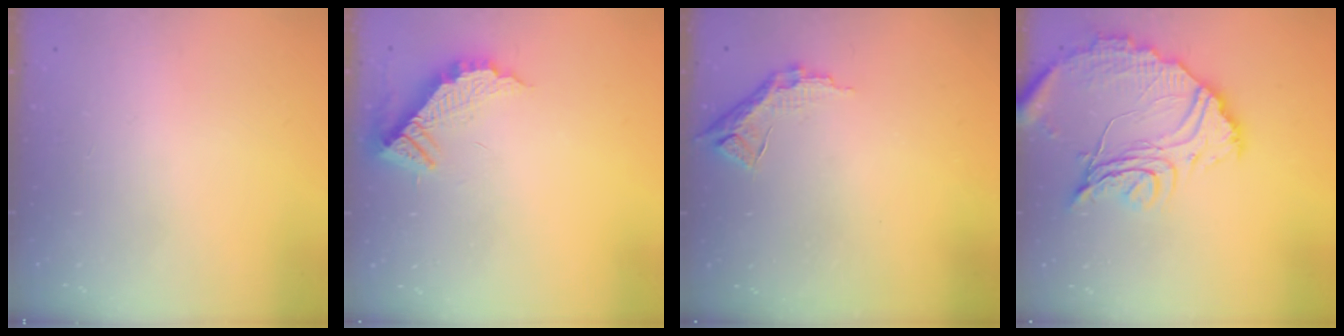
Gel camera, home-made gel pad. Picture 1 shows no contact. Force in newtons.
{"total": 10.4, "press": 10.4, "slide": 0.6}
{"total": 8.9, "press": 8.9, "slide": 0.5}
{"total": 17.1, "press": 17.0, "slide": 1.8}